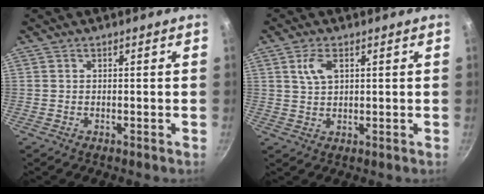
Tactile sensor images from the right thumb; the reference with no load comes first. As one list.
[{"total": 4.4, "force": [1.6, 2.4, 3.3], "torque": [-0.056, -0.001, 0.032]}]